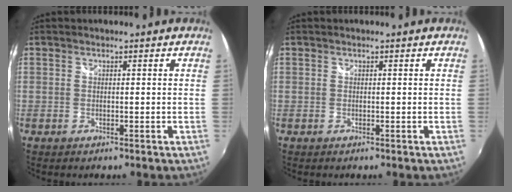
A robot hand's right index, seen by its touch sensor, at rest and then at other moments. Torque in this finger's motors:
{"motor_torque": [0.08, 0.08, 0.01, 0.01]}